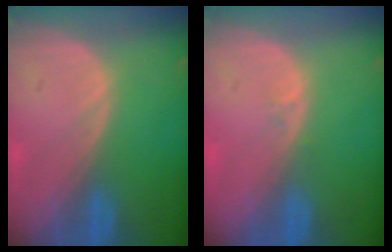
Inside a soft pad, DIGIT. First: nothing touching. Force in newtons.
{"total": 0.6, "press": 0.5, "slide": 0.4}